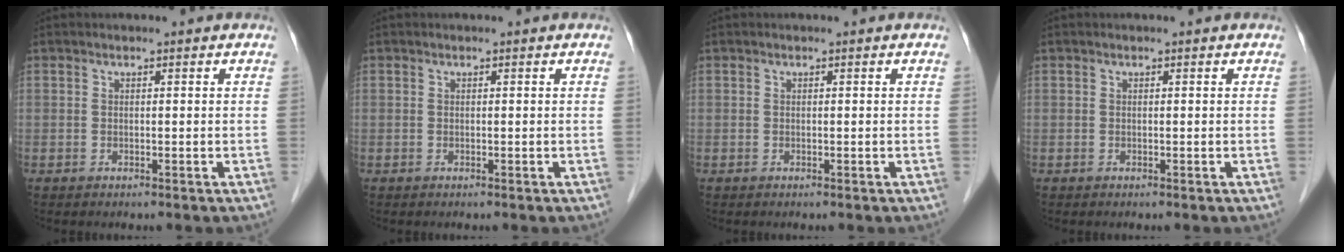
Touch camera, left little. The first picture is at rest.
{"total": 0.0}
{"total": 0.0}
{"total": 0.0}